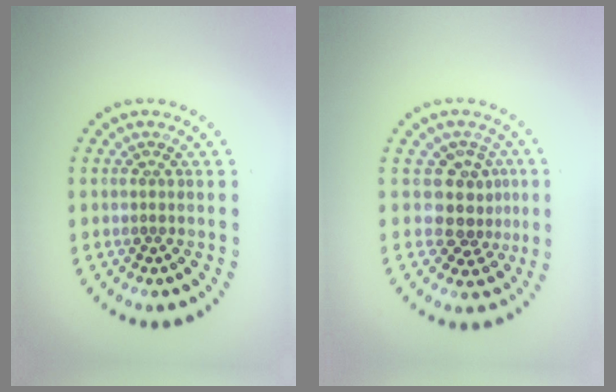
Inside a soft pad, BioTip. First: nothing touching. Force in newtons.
{"total": 3.4, "press": 2.5, "slide": 2.3}